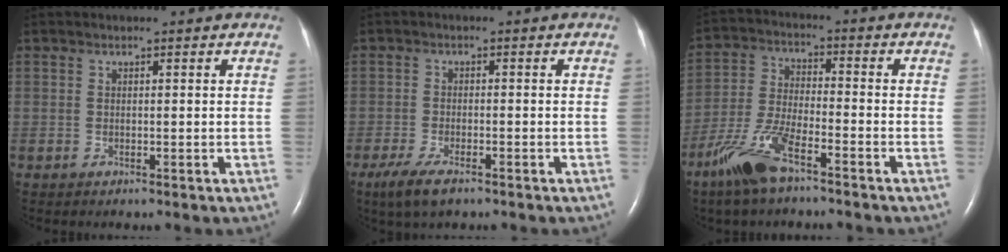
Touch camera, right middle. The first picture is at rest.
{"total": 5.0, "force": [-3.4, 1.3, 3.5], "torque": [-0.079, -0.012, -0.057]}
{"total": 9.5, "force": [-6.4, 2.0, 6.7], "torque": [-0.153, -0.012, -0.129]}